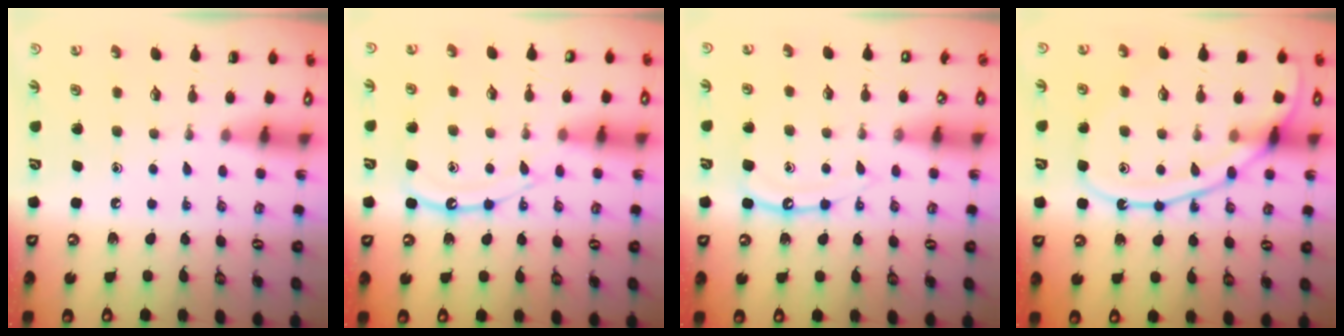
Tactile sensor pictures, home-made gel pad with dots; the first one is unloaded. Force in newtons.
{"total": 12.6, "press": 12.5, "slide": 1.2}
{"total": 10.3, "press": 10.3, "slide": 0.9}
{"total": 14.8, "press": 14.8, "slide": 1.2}